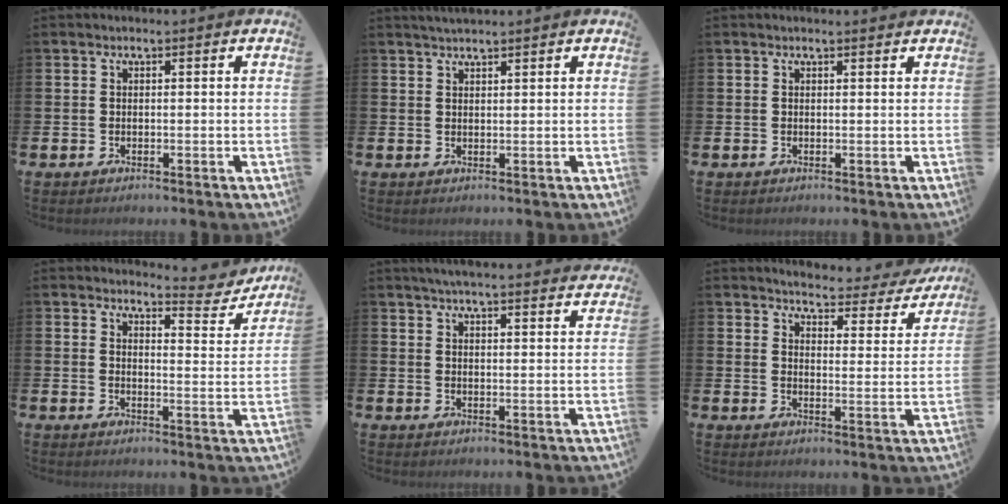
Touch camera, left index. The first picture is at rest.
{"total": 2.1, "force": [2.1, 0.2, 0.5], "torque": [-0.008, -0.005, 0.037]}
{"total": 0.6, "force": [0.6, 0.0, 0.2], "torque": [0.009, -0.005, 0.008]}
{"total": 4.4, "force": [4.3, 0.8, 0.8], "torque": [-0.001, -0.040, 0.066]}
{"total": 4.8, "force": [4.7, -0.1, 1.0], "torque": [-0.030, -0.025, 0.084]}
{"total": 3.9, "force": [3.8, 0.8, 0.6], "torque": [-0.029, -0.034, 0.059]}